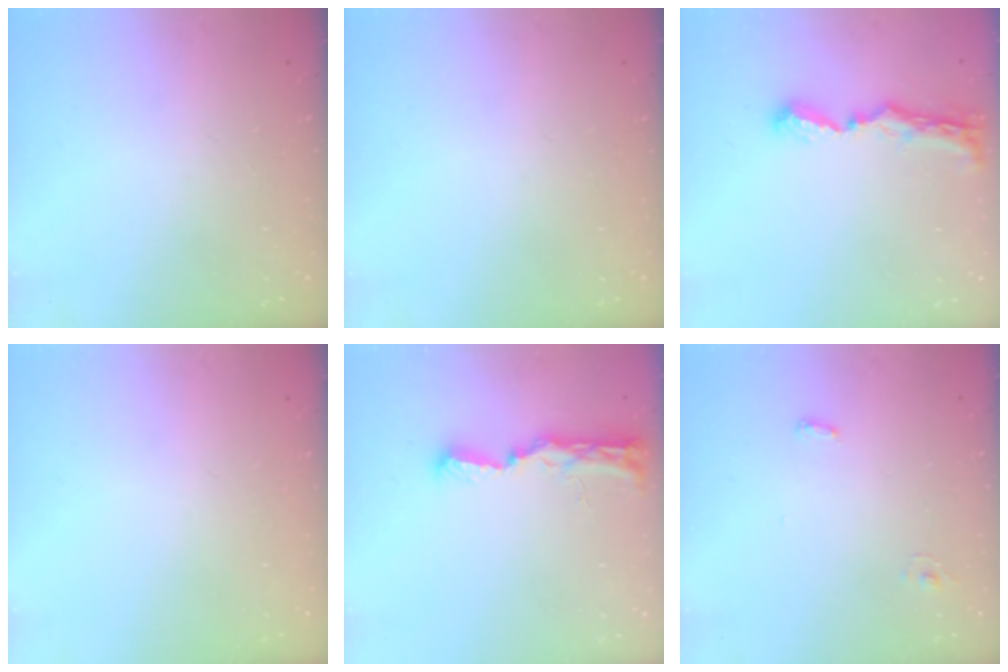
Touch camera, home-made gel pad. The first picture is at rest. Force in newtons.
{"total": 0.0}
{"total": 8.6, "press": 8.5, "slide": 0.8}
{"total": 0.0}
{"total": 8.8, "press": 8.7, "slide": 0.9}
{"total": 4.1, "press": 3.5, "slide": 2.2}